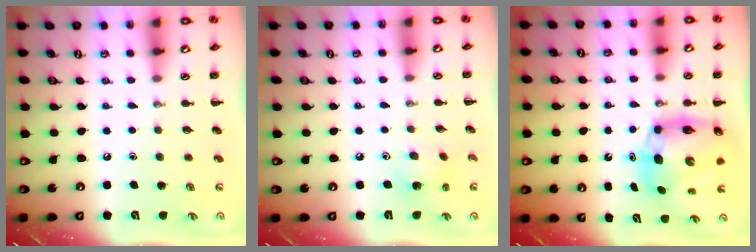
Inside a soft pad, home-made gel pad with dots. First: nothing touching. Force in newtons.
{"total": 2.7, "press": 2.7, "slide": 0.6}
{"total": 8.8, "press": 8.5, "slide": 2.4}